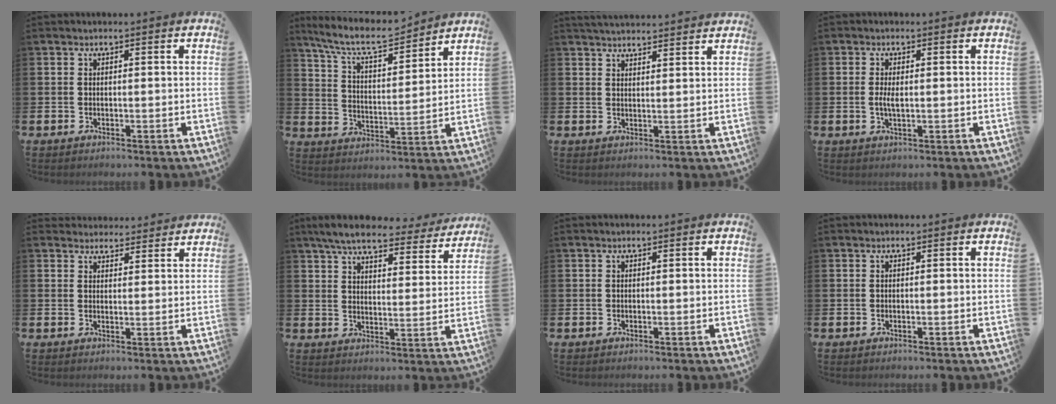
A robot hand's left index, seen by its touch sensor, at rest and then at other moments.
{"total": 8.7, "force": [8.0, 1.6, 3.2], "torque": [-0.091, -0.046, 0.141]}
{"total": 3.3, "force": [3.3, 0.0, 0.2], "torque": [-0.009, -0.015, 0.061]}
{"total": 2.3, "force": [0.0, 0.9, 2.1], "torque": [-0.034, -0.001, -0.002]}
{"total": 3.4, "force": [3.2, 0.9, -0.3], "torque": [0.007, -0.017, 0.058]}
{"total": 6.9, "force": [6.2, 1.2, 2.6], "torque": [-0.064, -0.034, 0.105]}
{"total": 0.0}
{"total": 0.0}